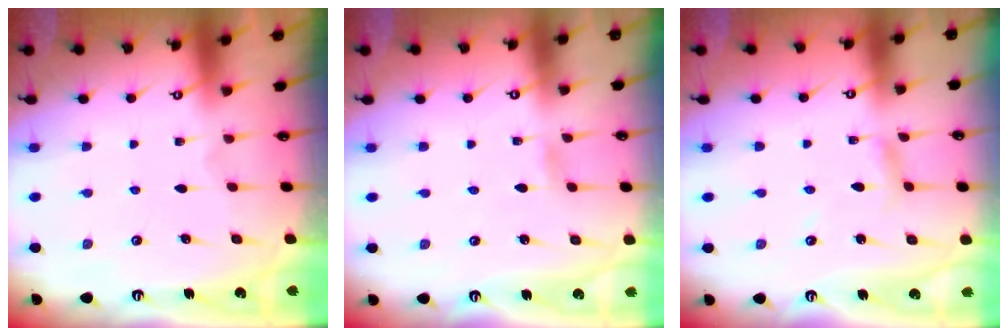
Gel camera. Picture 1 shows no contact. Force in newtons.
{"total": 1.2, "press": 1.1, "slide": 0.2}
{"total": 4.0, "press": 4.0, "slide": 0.3}